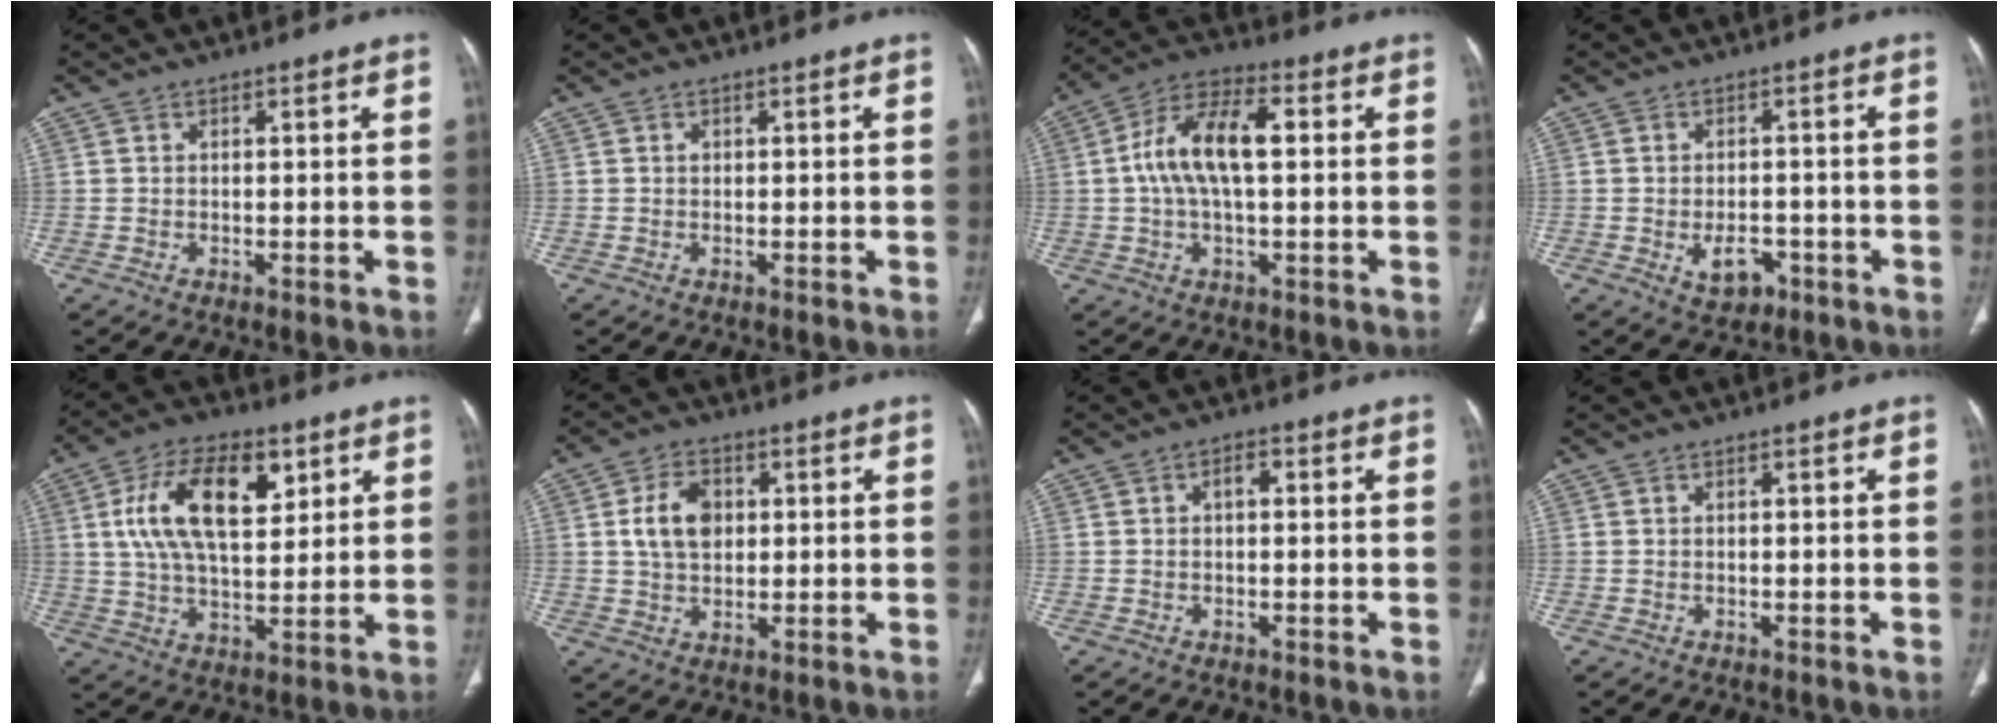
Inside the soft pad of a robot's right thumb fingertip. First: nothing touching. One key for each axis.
{"total": 0.7, "fx": 0.0, "fy": 0.5, "fz": 0.4, "tx": -0.005, "ty": 0.002, "tz": 0.000}
{"total": 12.5, "fx": 1.3, "fy": 5.9, "fz": 10.9, "tx": -0.209, "ty": 0.029, "tz": 0.018}
{"total": 5.0, "fx": -1.9, "fy": 3.3, "fz": 3.3, "tx": -0.038, "ty": 0.010, "tz": -0.021}
{"total": 16.9, "fx": 5.7, "fy": 8.7, "fz": 13.3, "tx": -0.215, "ty": -0.007, "tz": 0.103}
{"total": 7.9, "fx": 1.4, "fy": 5.5, "fz": 5.5, "tx": -0.083, "ty": 0.001, "tz": 0.025}
{"total": 2.1, "fx": 0.2, "fy": 1.1, "fz": 1.8, "tx": -0.027, "ty": 0.010, "tz": 0.001}
{"total": 0.0}